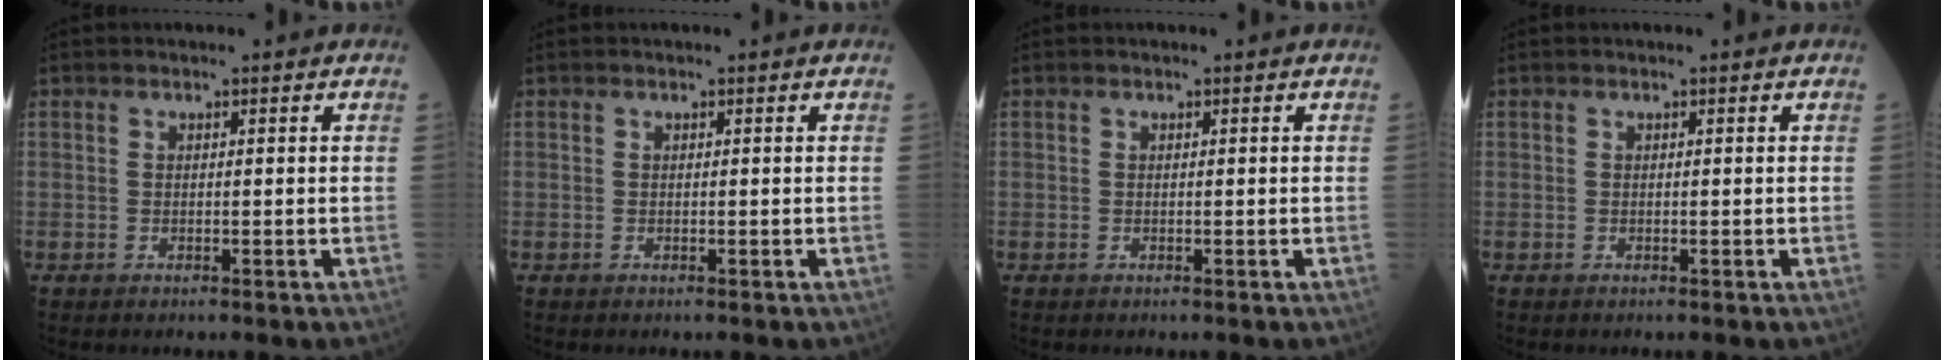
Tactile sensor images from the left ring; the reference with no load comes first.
{"total": 0.0}
{"total": 0.0}
{"total": 0.0}